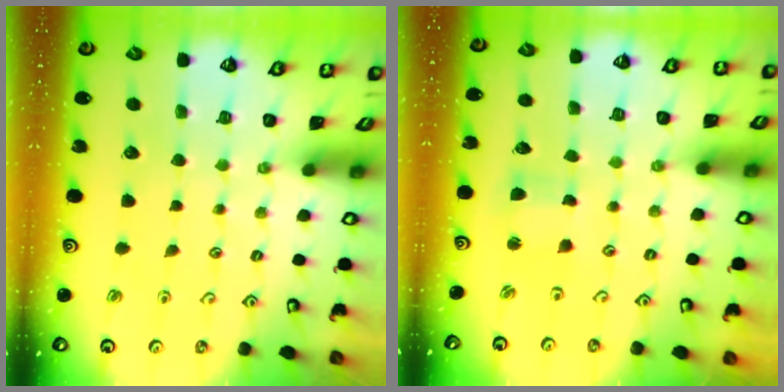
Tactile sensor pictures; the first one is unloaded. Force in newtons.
{"total": 2.3, "press": 2.3, "slide": 0.4}